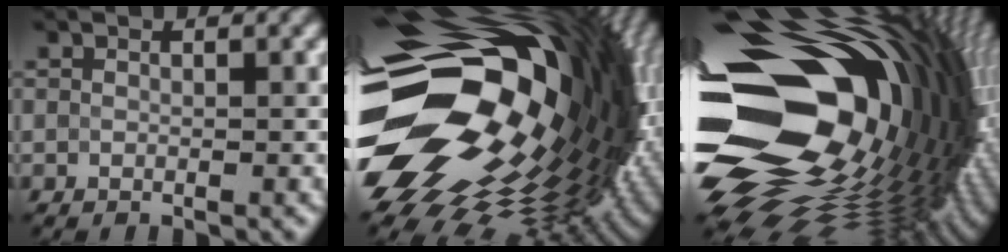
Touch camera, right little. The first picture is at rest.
{"total": 21.3, "force": [-0.2, 13.0, 16.8], "torque": [-0.315, -0.046, -0.009]}
{"total": 21.5, "force": [-0.7, 13.3, 16.9], "torque": [-0.314, -0.042, -0.015]}